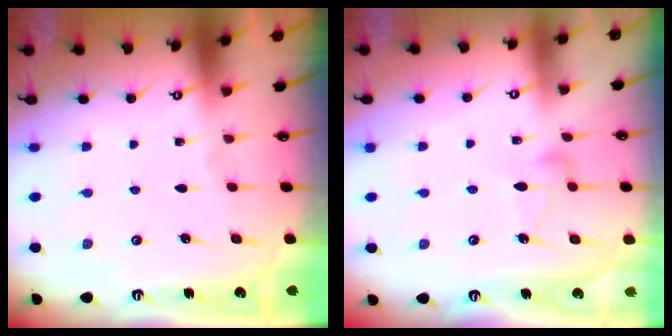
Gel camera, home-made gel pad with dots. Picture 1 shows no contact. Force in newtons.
{"total": 7.2, "press": 7.2, "slide": 0.4}